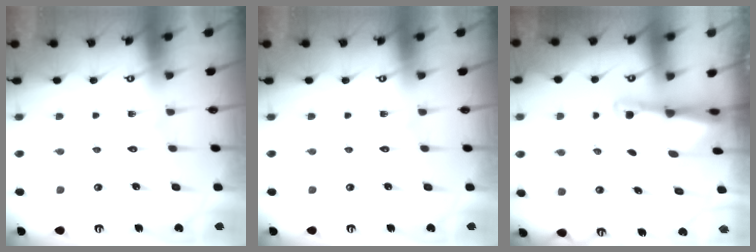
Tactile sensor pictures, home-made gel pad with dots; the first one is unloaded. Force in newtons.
{"total": 0.0}
{"total": 2.1, "press": 2.1, "slide": 0.5}